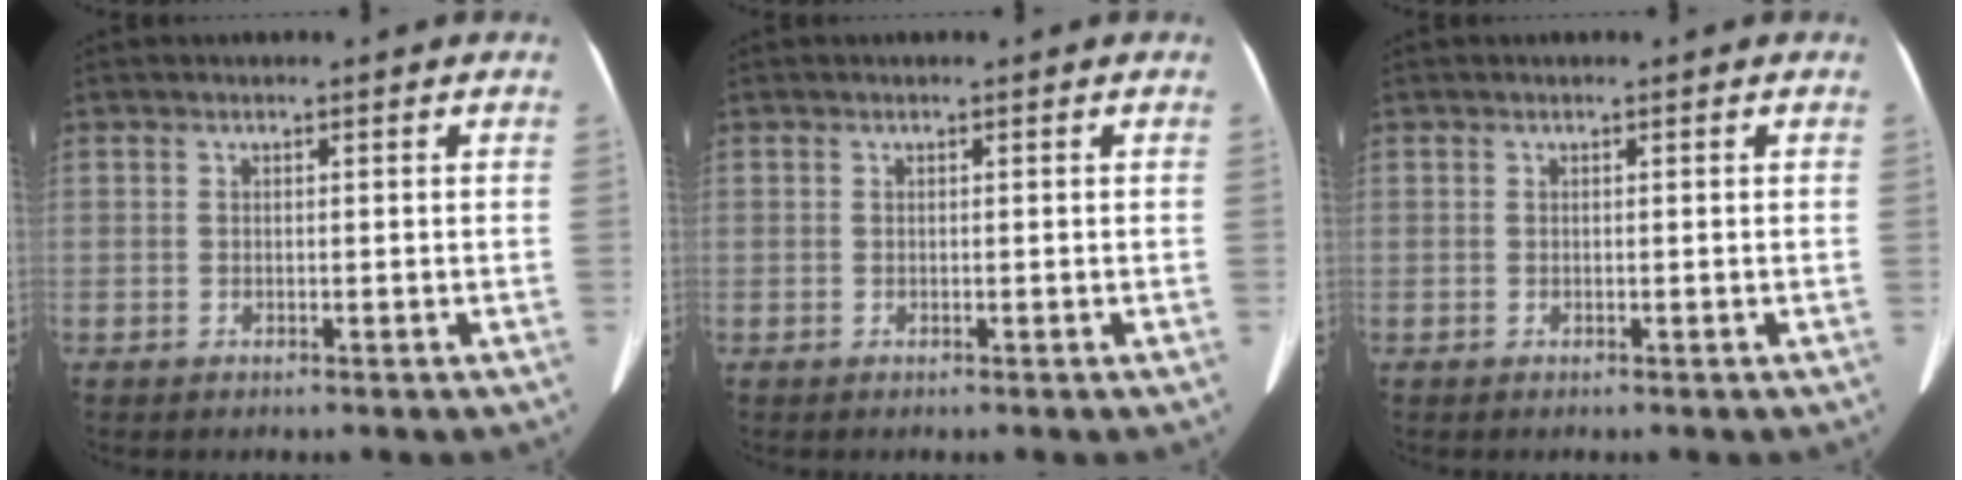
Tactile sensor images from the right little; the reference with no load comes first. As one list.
[{"total": 0.0}, {"total": 0.0}]